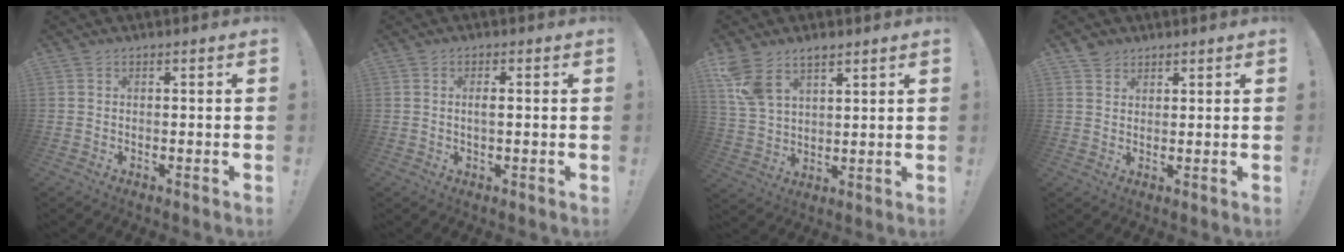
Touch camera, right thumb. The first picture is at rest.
{"total": 2.1, "force": [0.0, 0.6, 2.0], "torque": [-0.039, 0.003, -0.003]}
{"total": 8.7, "force": [6.0, 4.7, 4.3], "torque": [-0.097, -0.022, 0.118]}
{"total": 3.1, "force": [2.4, 2.0, 0.4], "torque": [-0.008, -0.010, 0.045]}